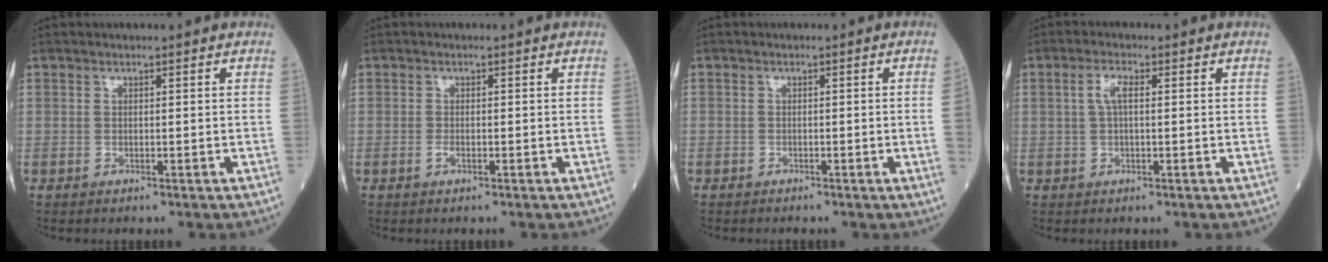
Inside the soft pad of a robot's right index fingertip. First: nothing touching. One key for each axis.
{"total": 0.9, "fx": -0.3, "fy": 0.4, "fz": 0.7, "tx": -0.015, "ty": 0.000, "tz": -0.008}
{"total": 1.3, "fx": -0.6, "fy": -0.5, "fz": 1.0, "tx": -0.014, "ty": 0.000, "tz": -0.014}
{"total": 2.7, "fx": 0.5, "fy": 0.8, "fz": 2.6, "tx": -0.057, "ty": 0.009, "tz": 0.013}